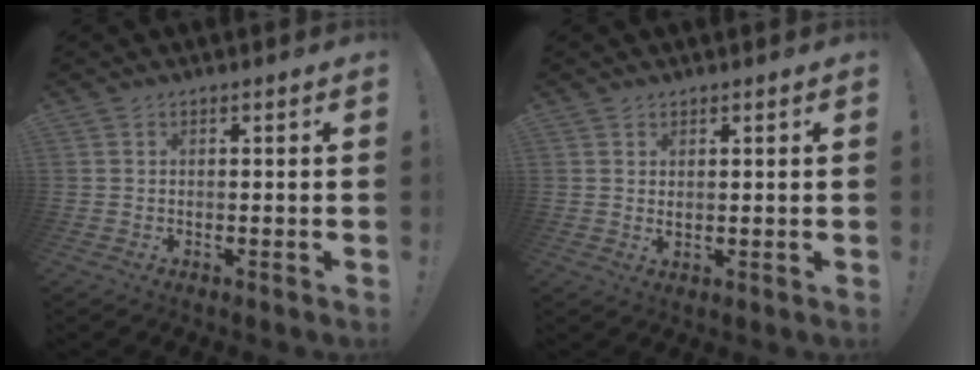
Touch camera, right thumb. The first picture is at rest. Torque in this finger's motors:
{"motor_torque": [-0.18, 0.23, -0.22, 0.30, -0.06]}